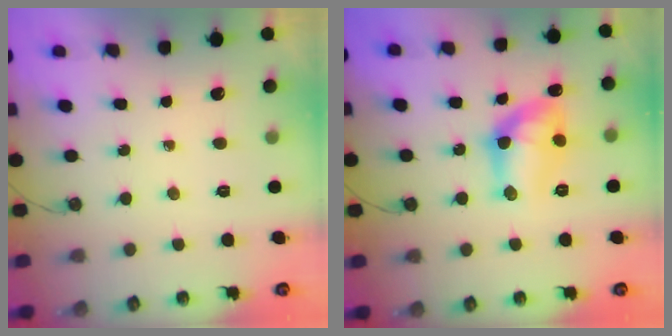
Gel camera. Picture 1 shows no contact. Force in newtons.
{"total": 11.9, "press": 11.9, "slide": 0.6}